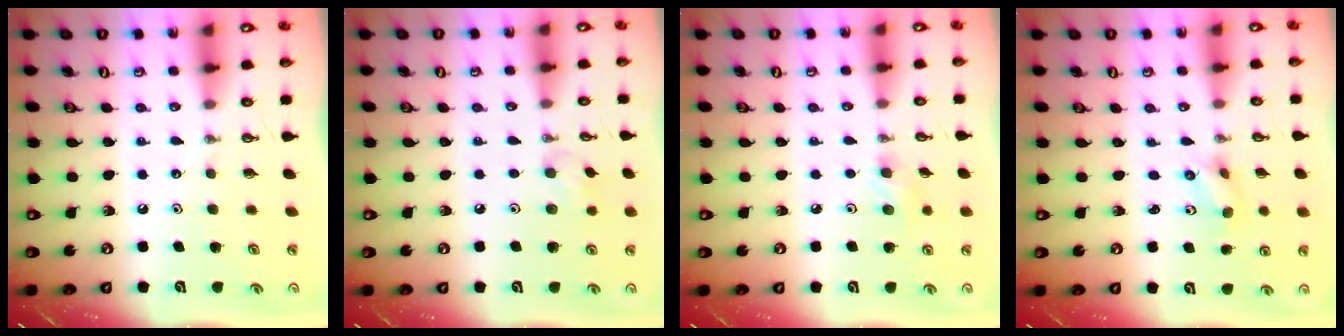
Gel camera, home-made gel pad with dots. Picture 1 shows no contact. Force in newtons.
{"total": 6.0, "press": 5.1, "slide": 3.1}
{"total": 7.0, "press": 5.7, "slide": 4.2}
{"total": 2.1, "press": 1.9, "slide": 0.9}